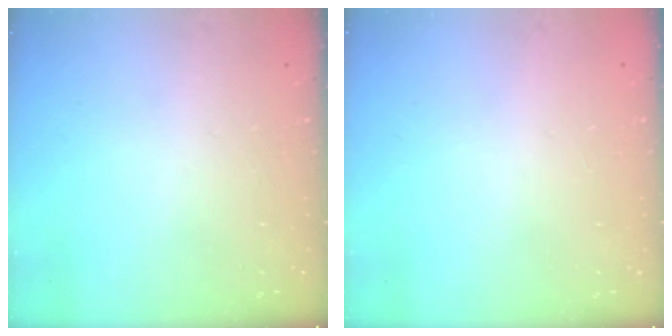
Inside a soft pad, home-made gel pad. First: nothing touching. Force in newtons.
{"total": 1.1, "press": 0.8, "slide": 0.7}